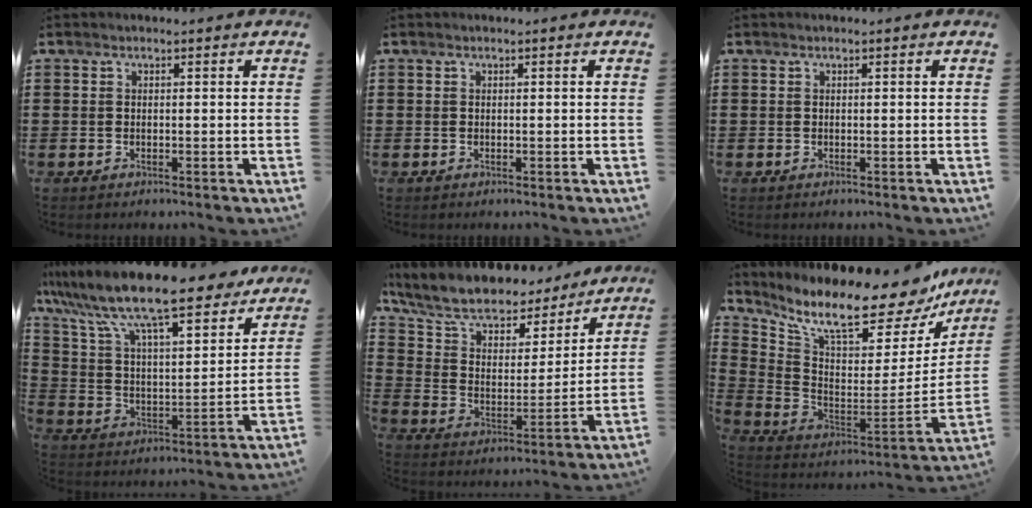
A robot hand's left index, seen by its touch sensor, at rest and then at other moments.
{"total": 0.0}
{"total": 0.0}
{"total": 12.2, "force": [10.5, 0.8, 6.1], "torque": [-0.159, -0.065, 0.178]}
{"total": 8.9, "force": [7.6, 3.1, 3.2], "torque": [-0.100, -0.048, 0.132]}
{"total": 11.8, "force": [9.8, 2.0, 6.2], "torque": [-0.140, -0.084, 0.162]}